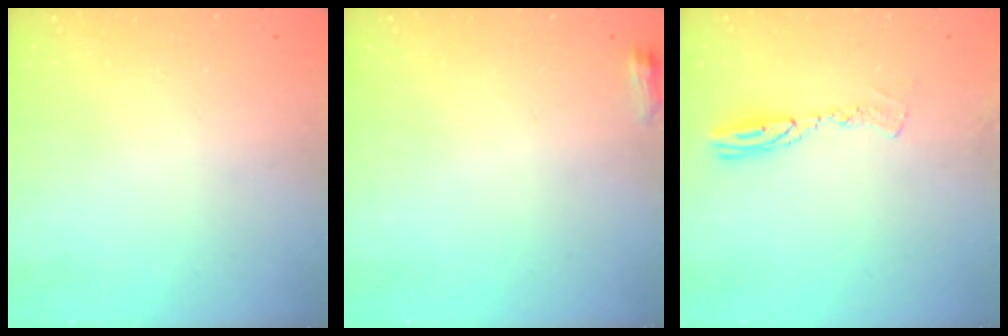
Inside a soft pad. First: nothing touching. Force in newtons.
{"total": 3.6, "press": 3.5, "slide": 0.8}
{"total": 7.2, "press": 7.1, "slide": 0.6}